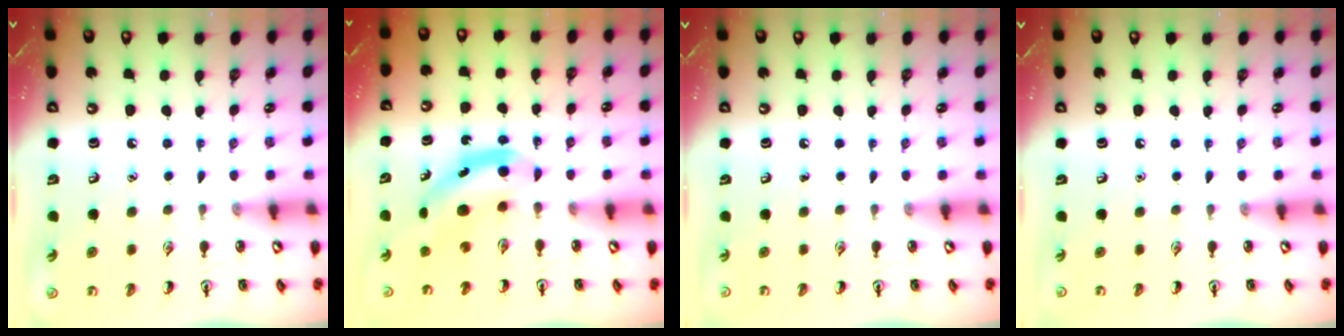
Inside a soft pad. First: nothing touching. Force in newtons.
{"total": 5.9, "press": 5.9, "slide": 0.8}
{"total": 0.0}
{"total": 0.0}